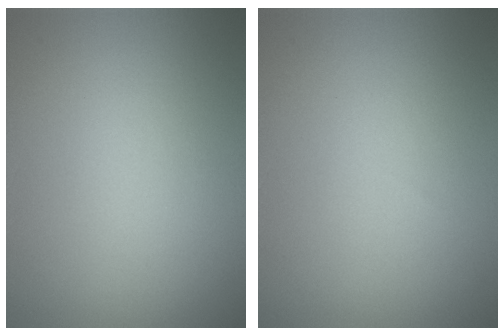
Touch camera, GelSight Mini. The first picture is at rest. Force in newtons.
{"total": 0.0}